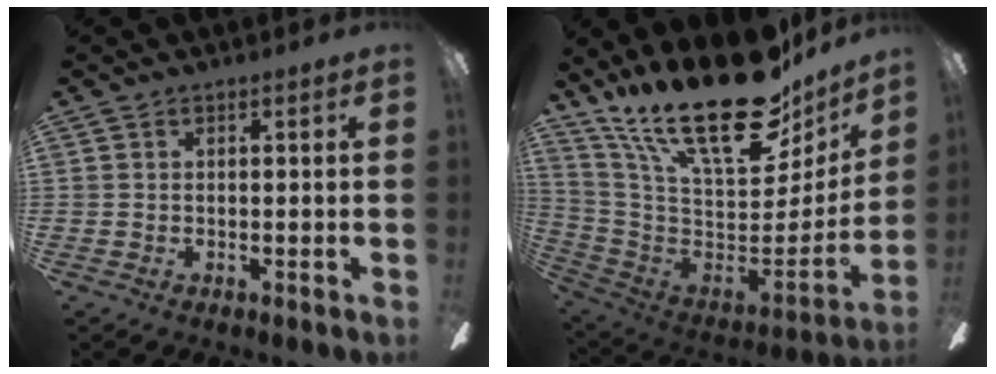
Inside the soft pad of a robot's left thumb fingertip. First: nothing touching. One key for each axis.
{"total": 29.2, "fx": 18.9, "fy": 11.2, "fz": 19.2, "tx": -0.312, "ty": -0.136, "tz": 0.331}